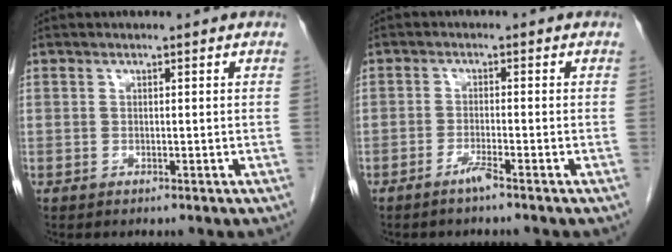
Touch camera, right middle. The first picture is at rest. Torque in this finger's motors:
{"motor_torque": [-0.20, -0.26, -0.01, 0.00]}